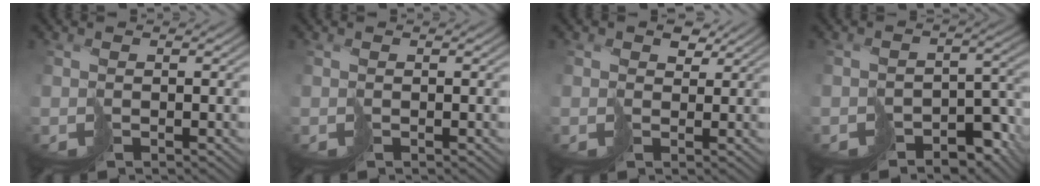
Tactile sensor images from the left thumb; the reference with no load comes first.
{"total": 0.0}
{"total": 2.4, "force": [1.6, 1.7, 0.7], "torque": [-0.014, 0.001, 0.034]}
{"total": 8.5, "force": [-6.2, 4.6, 3.7], "torque": [-0.049, -0.011, -0.071]}